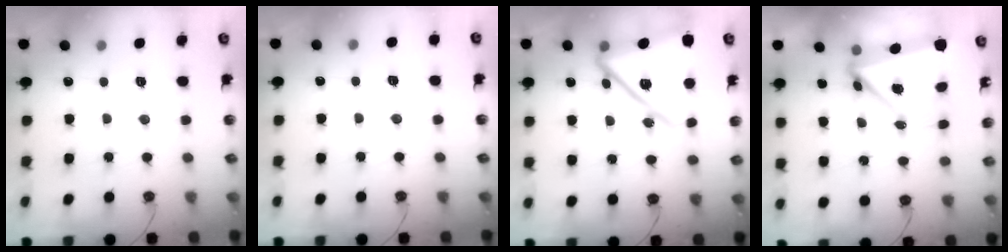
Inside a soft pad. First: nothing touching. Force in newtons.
{"total": 2.8, "press": 2.7, "slide": 0.9}
{"total": 19.4, "press": 19.4, "slide": 1.4}
{"total": 8.1, "press": 4.9, "slide": 6.4}